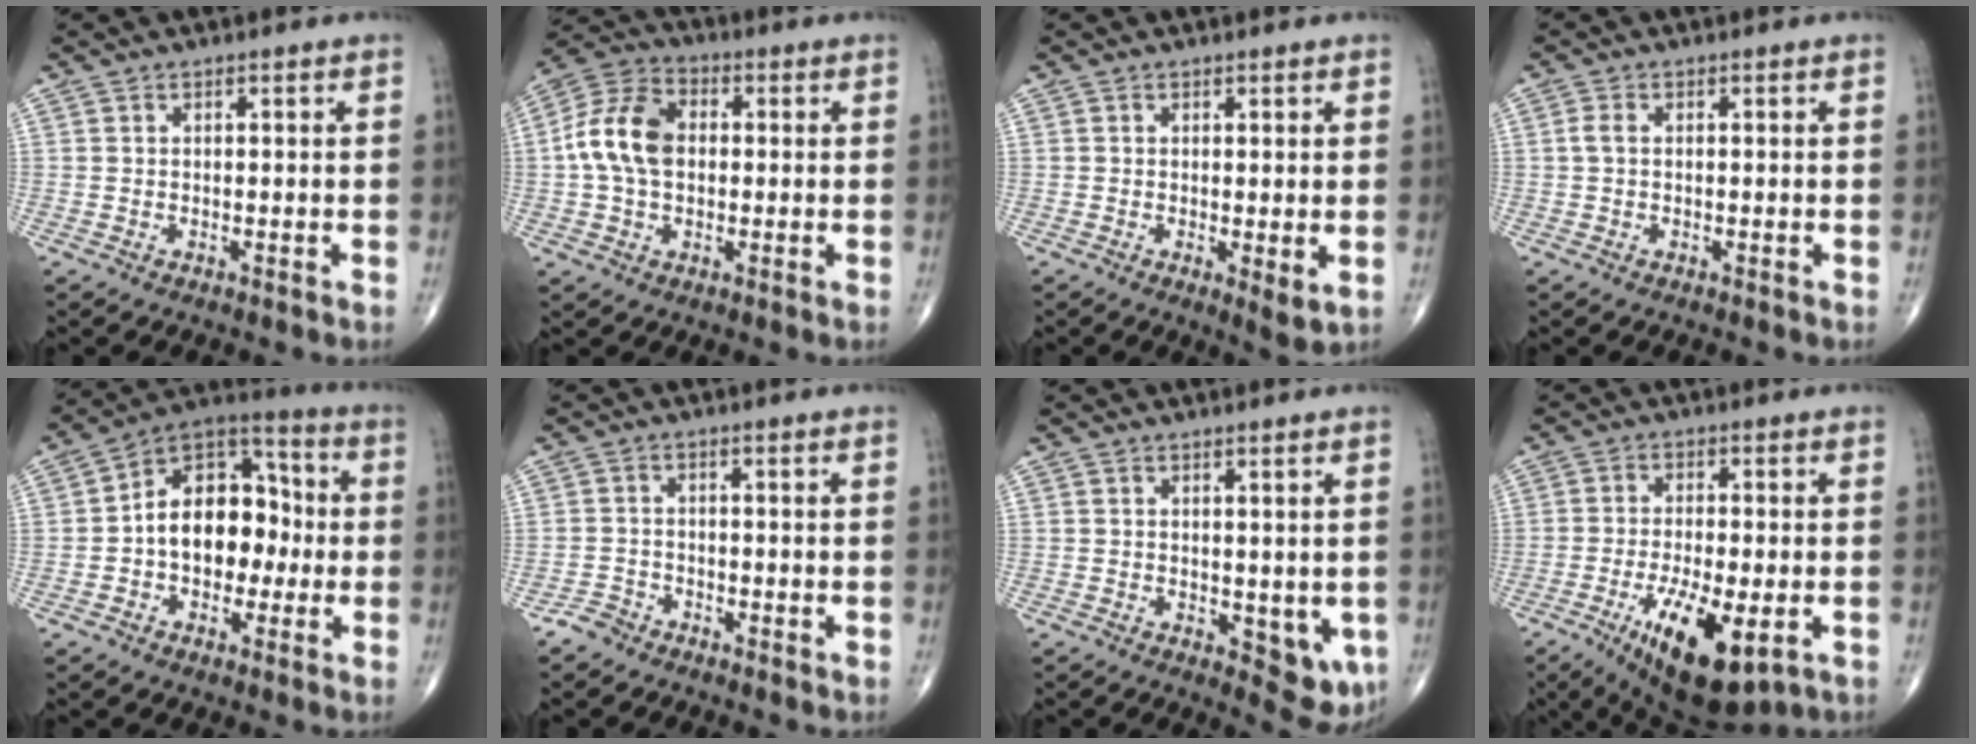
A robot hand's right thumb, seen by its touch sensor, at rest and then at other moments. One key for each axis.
{"total": 11.5, "fx": 0.4, "fy": 7.9, "fz": 8.4, "tx": -0.159, "ty": 0.027, "tz": -0.001}
{"total": 3.3, "fx": -0.2, "fy": 1.0, "fz": 3.2, "tx": -0.051, "ty": -0.014, "tz": -0.005}
{"total": 1.5, "fx": 0.1, "fy": 0.9, "fz": 1.2, "tx": -0.026, "ty": 0.001, "tz": -0.001}
{"total": 15.0, "fx": -0.9, "fy": 10.4, "fz": 10.8, "tx": -0.128, "ty": 0.044, "tz": -0.026}
{"total": 2.3, "fx": -1.9, "fy": 1.3, "fz": 0.0, "tx": 0.001, "ty": 0.005, "tz": -0.041}
{"total": 4.7, "fx": -0.8, "fy": 2.5, "fz": 4.0, "tx": -0.028, "ty": -0.008, "tz": -0.004}
{"total": 14.4, "fx": -5.5, "fy": 5.4, "fz": 12.1, "tx": -0.197, "ty": -0.008, "tz": -0.075}